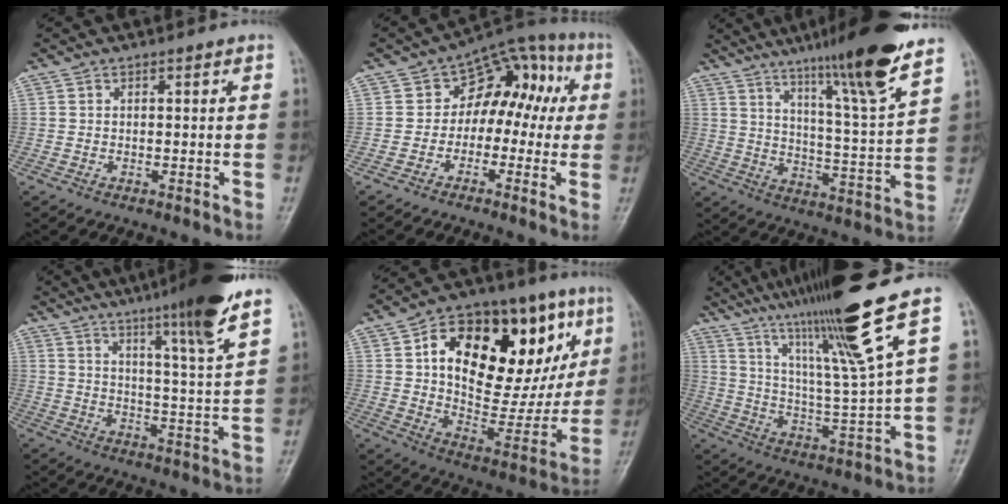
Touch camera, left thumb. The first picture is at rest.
{"total": 11.5, "force": [0.3, 8.5, 7.8], "torque": [-0.044, 0.051, -0.013]}
{"total": 18.4, "force": [12.9, 0.3, 13.0], "torque": [-0.185, -0.063, 0.196]}
{"total": 15.9, "force": [11.1, -0.1, 11.3], "torque": [-0.167, -0.051, 0.160]}
{"total": 31.2, "force": [10.3, 16.3, 24.6], "torque": [-0.328, 0.014, 0.167]}
{"total": 17.1, "force": [10.9, -1.3, 13.1], "torque": [-0.217, -0.056, 0.191]}